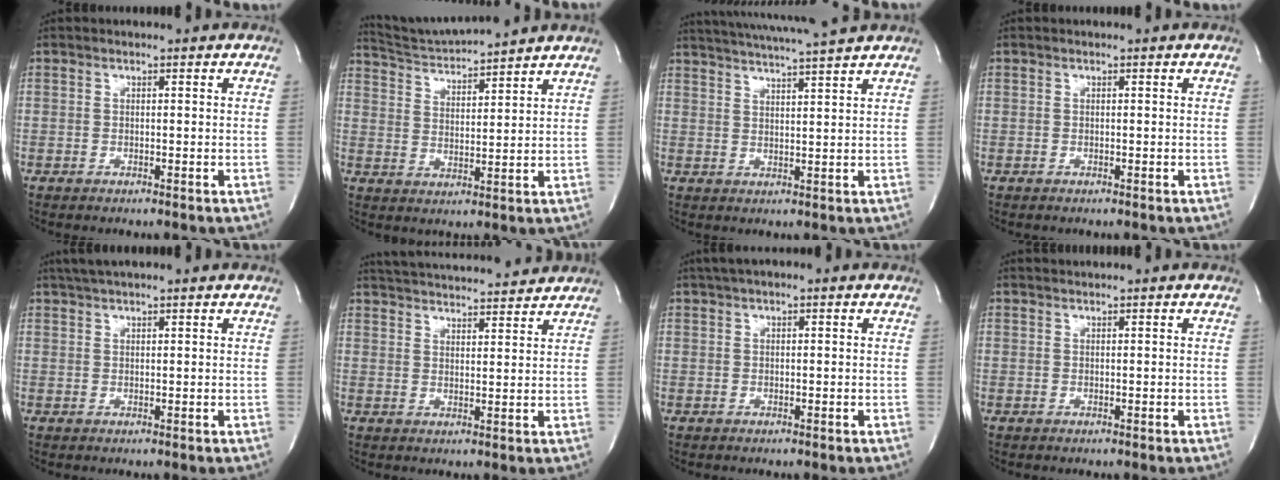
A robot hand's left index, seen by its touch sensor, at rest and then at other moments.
{"total": 9.0, "force": [8.7, -1.2, 2.0], "torque": [-0.050, 0.004, 0.154]}
{"total": 5.0, "force": [4.6, -1.4, 1.6], "torque": [-0.024, 0.001, 0.066]}
{"total": 0.0}
{"total": 3.4, "force": [2.2, 0.5, 2.6], "torque": [-0.046, 0.022, 0.036]}
{"total": 16.6, "force": [15.7, 2.0, 5.0], "torque": [-0.086, 0.017, 0.220]}
{"total": 3.8, "force": [2.5, 1.0, 2.6], "torque": [-0.046, 0.023, 0.038]}
{"total": 1.0, "force": [1.0, -0.2, 0.1], "torque": [-0.002, 0.006, 0.020]}